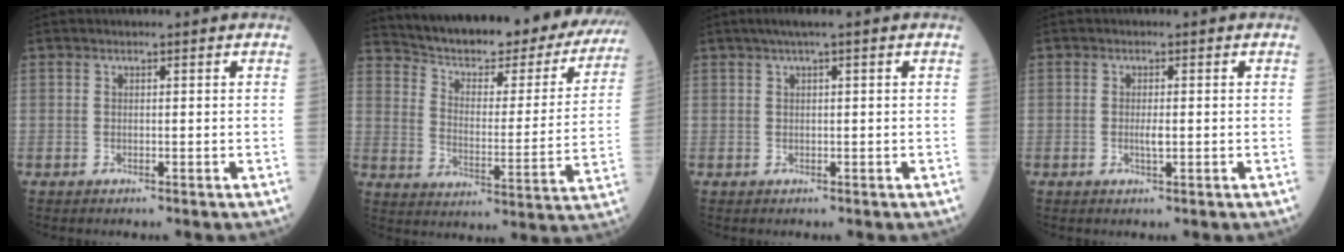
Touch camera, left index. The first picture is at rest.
{"total": 27.2, "force": [24.5, 6.1, 10.2], "torque": [-0.151, -0.057, 0.310]}
{"total": 2.5, "force": [1.4, -0.3, 2.0], "torque": [-0.038, 0.011, 0.027]}
{"total": 1.2, "force": [-0.3, 0.2, 1.2], "torque": [-0.022, -0.005, -0.005]}